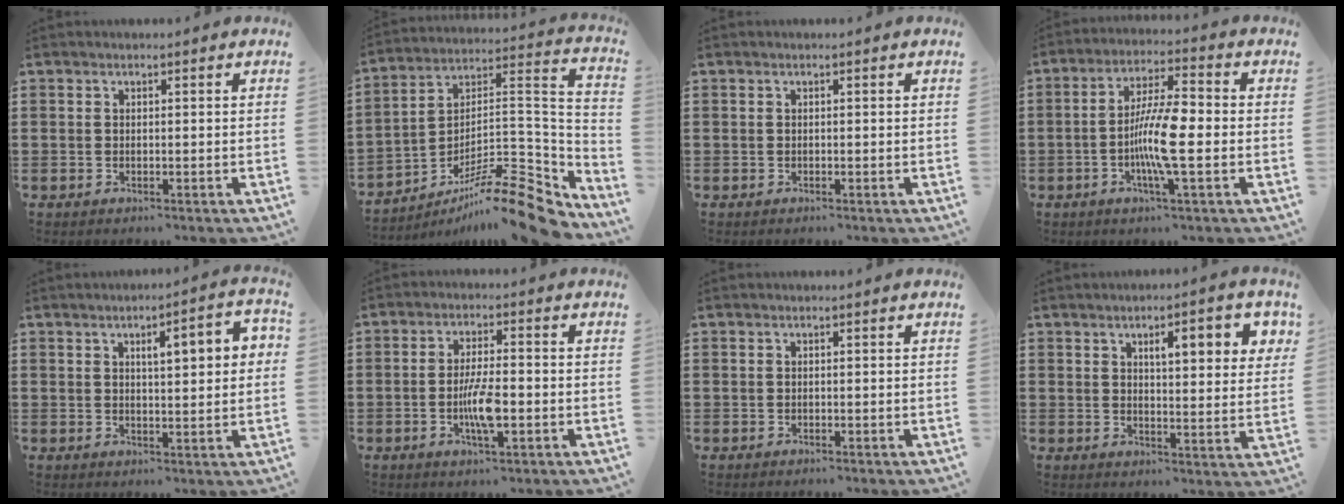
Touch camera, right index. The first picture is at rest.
{"total": 14.4, "force": [-11.1, 2.5, 8.8], "torque": [-0.127, 0.031, -0.201]}
{"total": 0.0}
{"total": 9.4, "force": [-1.7, 1.6, 9.1], "torque": [-0.181, -0.009, -0.038]}
{"total": 4.7, "force": [1.2, 1.1, 4.4], "torque": [-0.070, -0.002, 0.012]}
{"total": 6.0, "force": [-1.6, 1.4, 5.6], "torque": [-0.115, -0.004, -0.033]}
{"total": 0.0}
{"total": 5.7, "force": [2.5, 1.5, 4.9], "torque": [-0.077, -0.002, 0.033]}